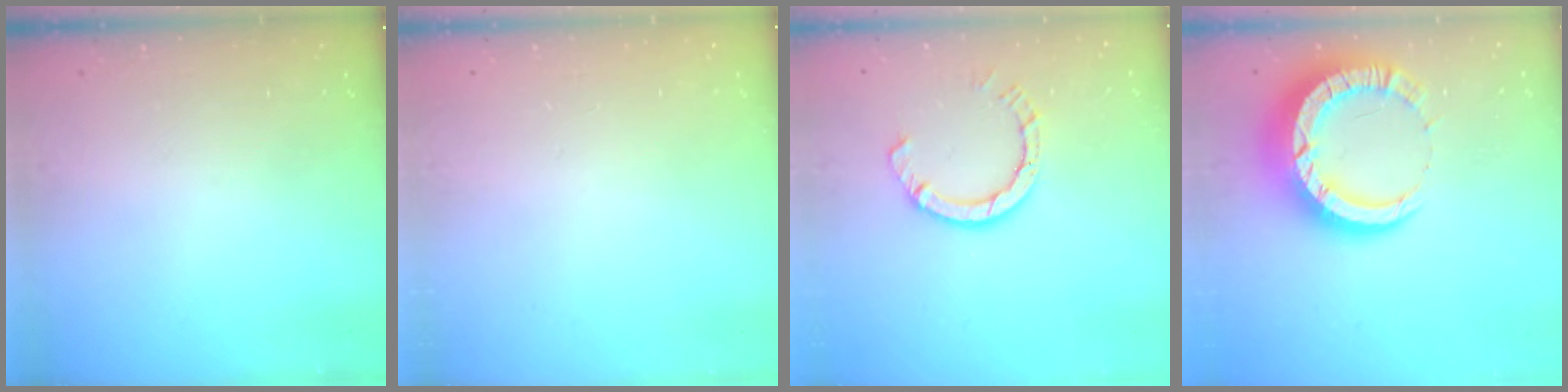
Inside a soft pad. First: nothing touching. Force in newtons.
{"total": 2.6, "press": 2.6, "slide": 0.2}
{"total": 6.8, "press": 6.7, "slide": 0.7}
{"total": 12.7, "press": 12.6, "slide": 1.3}